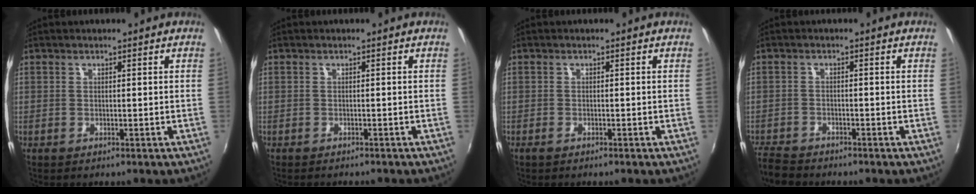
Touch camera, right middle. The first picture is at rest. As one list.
[{"total": 2.0, "force": [-1.9, 0.5, 0.6], "torque": [-0.017, -0.011, -0.029]}, {"total": 1.1, "force": [-1.0, 0.2, 0.6], "torque": [-0.014, -0.002, -0.020]}, {"total": 5.3, "force": [-5.0, 1.0, 1.2], "torque": [-0.043, -0.020, -0.099]}]